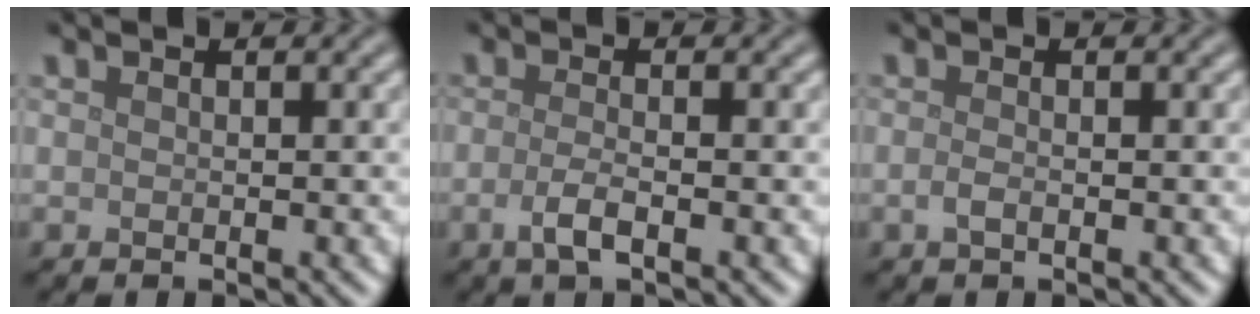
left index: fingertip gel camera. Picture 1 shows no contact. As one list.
[{"total": 2.3, "force": [-0.9, 0.7, 2.0], "torque": [-0.042, 0.000, -0.023]}, {"total": 1.0, "force": [-0.4, 0.3, 0.8], "torque": [-0.020, -0.002, -0.010]}]